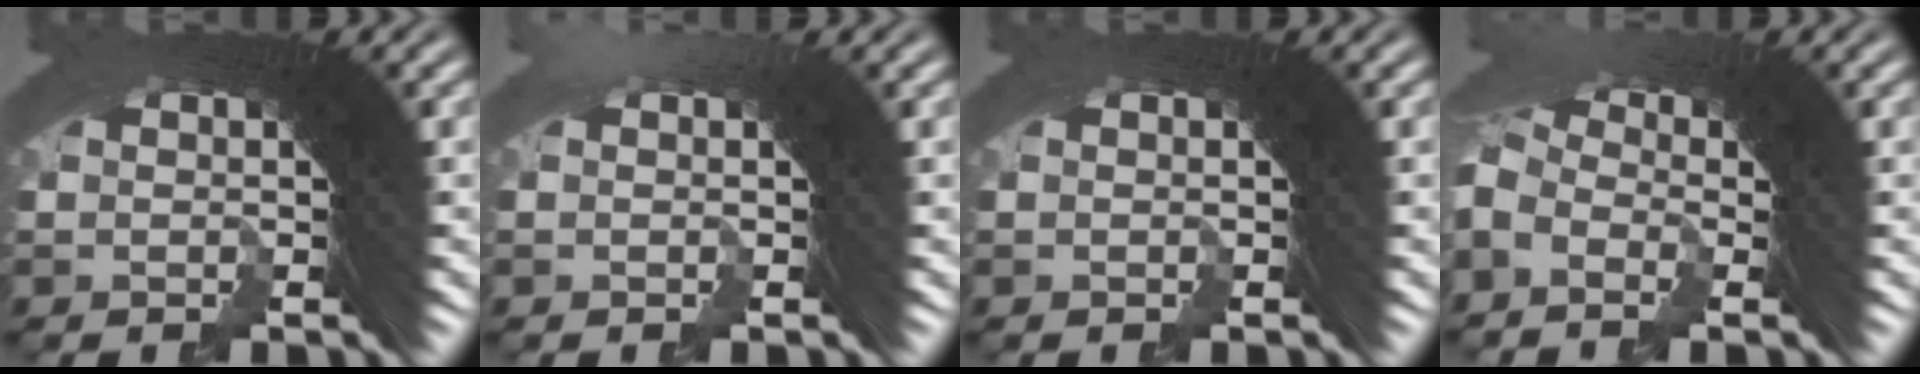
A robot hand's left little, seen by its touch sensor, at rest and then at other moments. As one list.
[{"total": 0.0}, {"total": 0.0}, {"total": 2.2, "force": [-0.5, 1.6, 1.4], "torque": [-0.014, 0.016, -0.017]}]